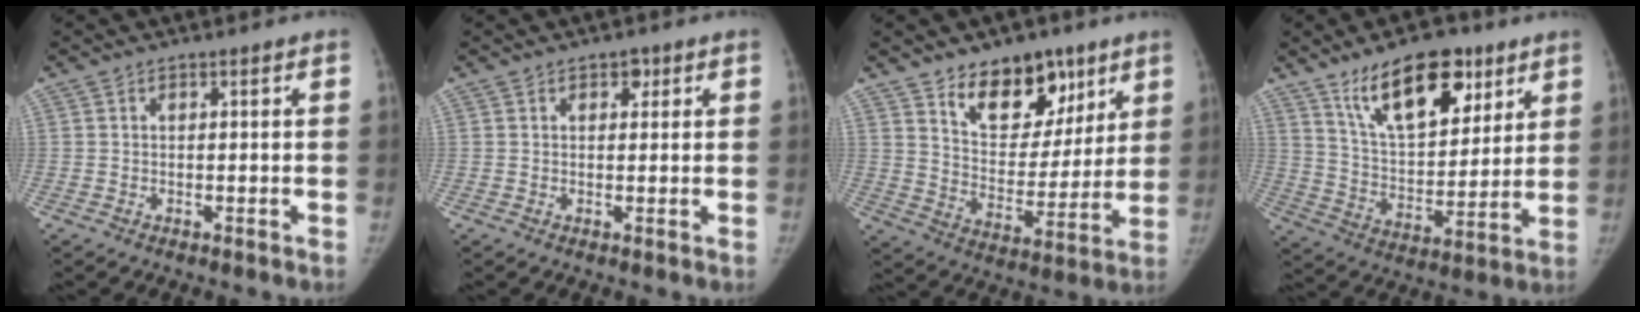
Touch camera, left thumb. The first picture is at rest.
{"total": 1.8, "force": [0.9, 1.2, 0.9], "torque": [0.001, -0.001, 0.009]}
{"total": 15.2, "force": [9.9, 8.9, 7.5], "torque": [-0.058, -0.062, 0.167]}
{"total": 18.0, "force": [10.8, 8.6, 11.6], "torque": [-0.138, -0.053, 0.189]}